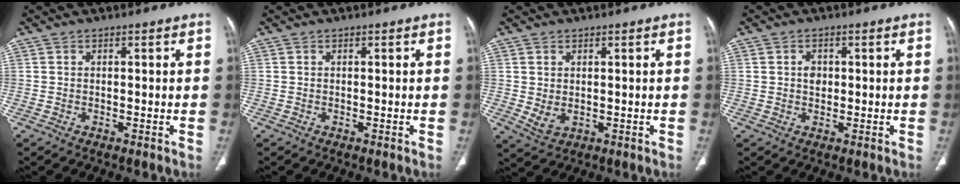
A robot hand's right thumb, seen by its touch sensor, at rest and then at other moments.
{"total": 0.0}
{"total": 3.1, "force": [0.2, 2.2, 2.2], "torque": [-0.041, -0.008, 0.017]}
{"total": 2.3, "force": [0.3, 1.8, 1.5], "torque": [-0.015, 0.001, 0.006]}